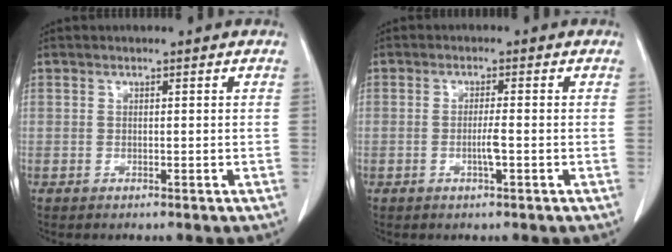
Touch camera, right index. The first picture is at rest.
{"total": 2.5, "force": [-0.7, -0.1, 2.4], "torque": [-0.046, -0.002, -0.013]}